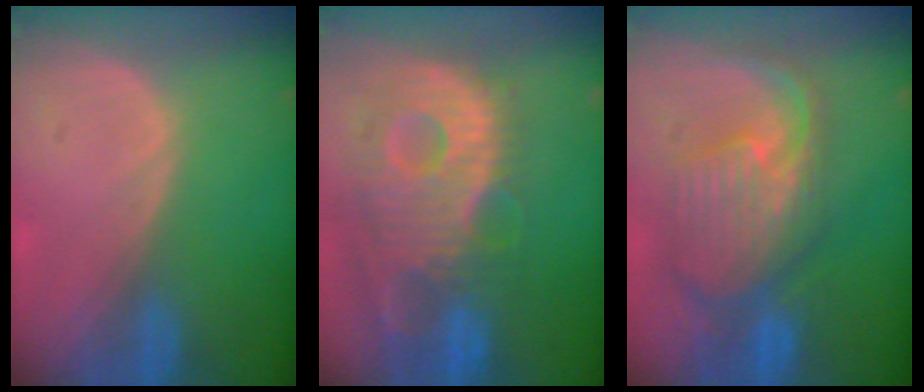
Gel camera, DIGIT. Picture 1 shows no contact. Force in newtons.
{"total": 13.0, "press": 11.3, "slide": 6.3}
{"total": 10.5, "press": 9.4, "slide": 4.8}